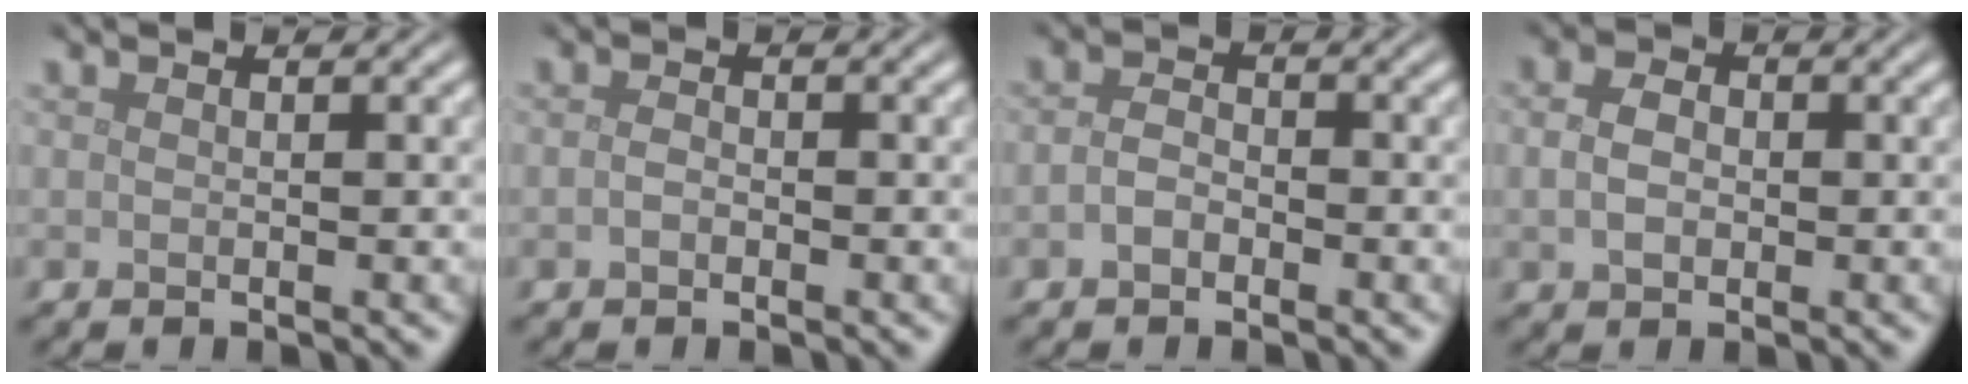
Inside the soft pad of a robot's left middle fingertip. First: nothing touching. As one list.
[{"total": 0.9, "force": [-0.3, 0.6, 0.6], "torque": [-0.015, 0.000, -0.009]}, {"total": 1.5, "force": [-0.6, 1.0, 0.9], "torque": [-0.021, 0.002, -0.017]}, {"total": 2.6, "force": [0.0, 1.9, 1.7], "torque": [-0.039, 0.002, 0.000]}]